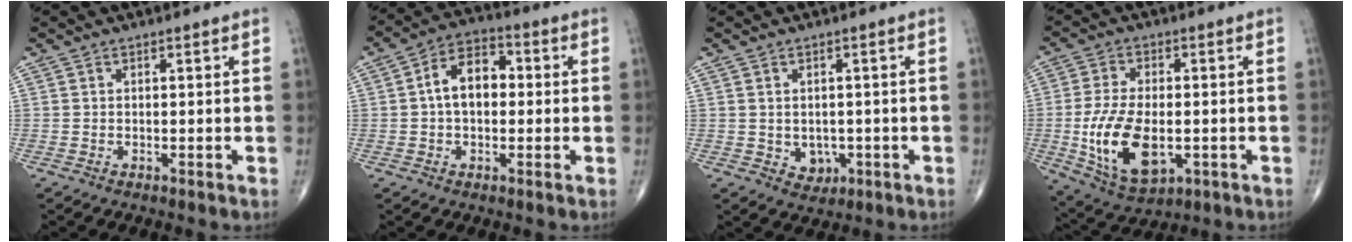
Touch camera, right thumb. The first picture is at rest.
{"total": 9.0, "force": [0.4, 5.9, 6.8], "torque": [-0.098, 0.029, -0.003]}
{"total": 3.5, "force": [-0.7, 2.9, 1.8], "torque": [-0.006, 0.001, -0.002]}
{"total": 14.4, "force": [-2.6, 7.8, 11.8], "torque": [-0.222, -0.006, -0.033]}